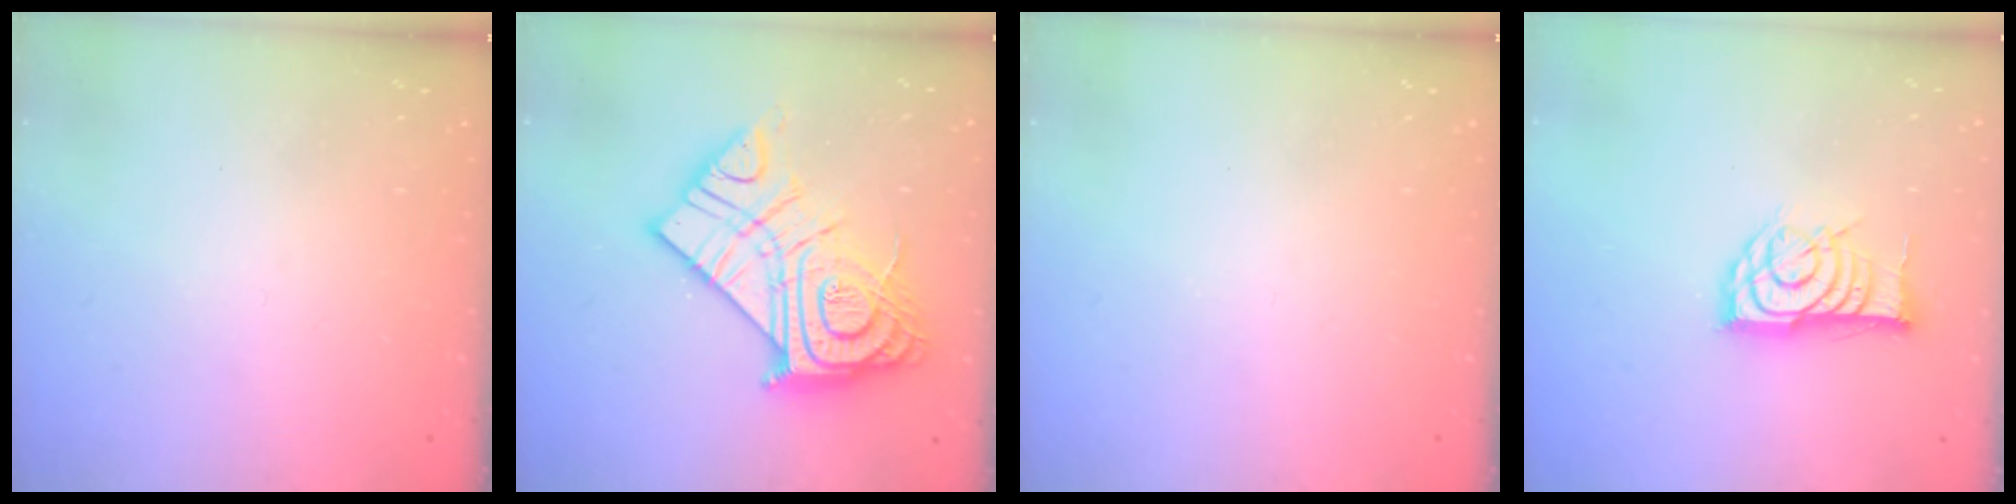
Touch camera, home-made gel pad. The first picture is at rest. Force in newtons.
{"total": 24.3, "press": 24.1, "slide": 2.4}
{"total": 0.0}
{"total": 13.1, "press": 13.1, "slide": 0.5}